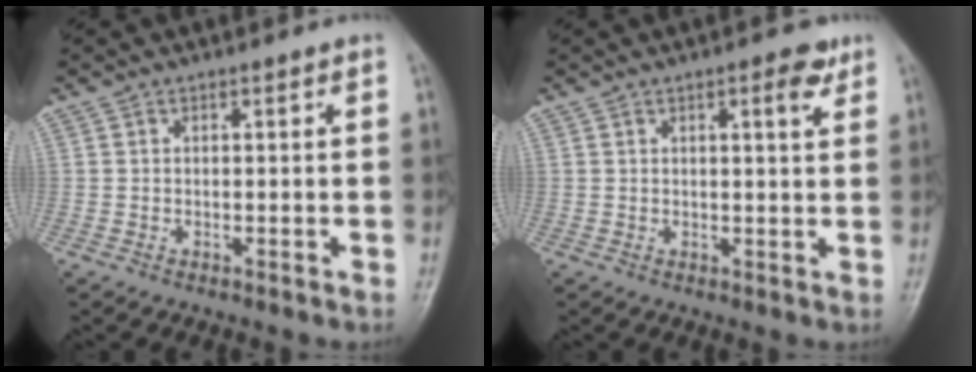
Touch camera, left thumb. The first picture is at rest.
{"total": 3.6, "force": [2.0, 1.0, 2.9], "torque": [-0.035, -0.008, 0.024]}